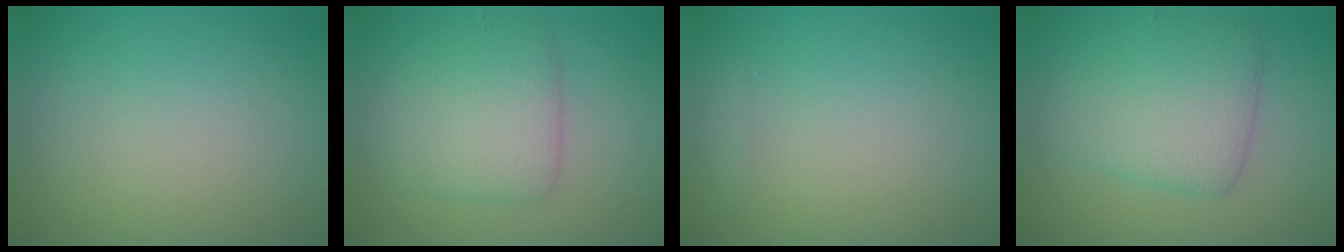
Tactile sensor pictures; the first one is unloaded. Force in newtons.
{"total": 4.6, "press": 4.6, "slide": 0.1}
{"total": 0.6, "press": 0.6, "slide": 0.0}
{"total": 5.3, "press": 5.3, "slide": 0.2}